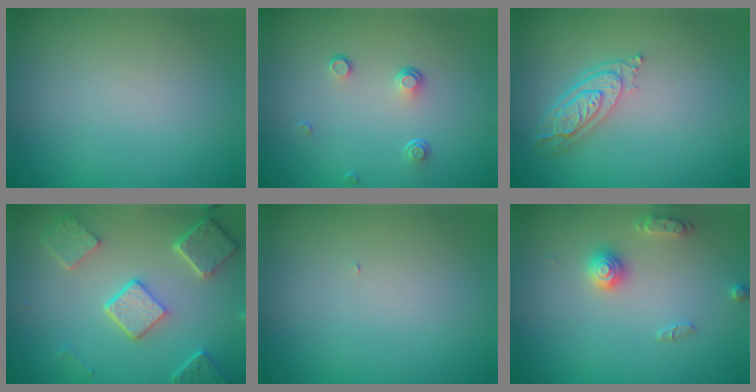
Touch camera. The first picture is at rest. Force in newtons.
{"total": 1.4, "press": 0.8, "slide": 1.2}
{"total": 3.4, "press": 2.7, "slide": 2.1}
{"total": 5.3, "press": 4.1, "slide": 3.4}
{"total": 0.0}
{"total": 2.5, "press": 2.5, "slide": 0.4}